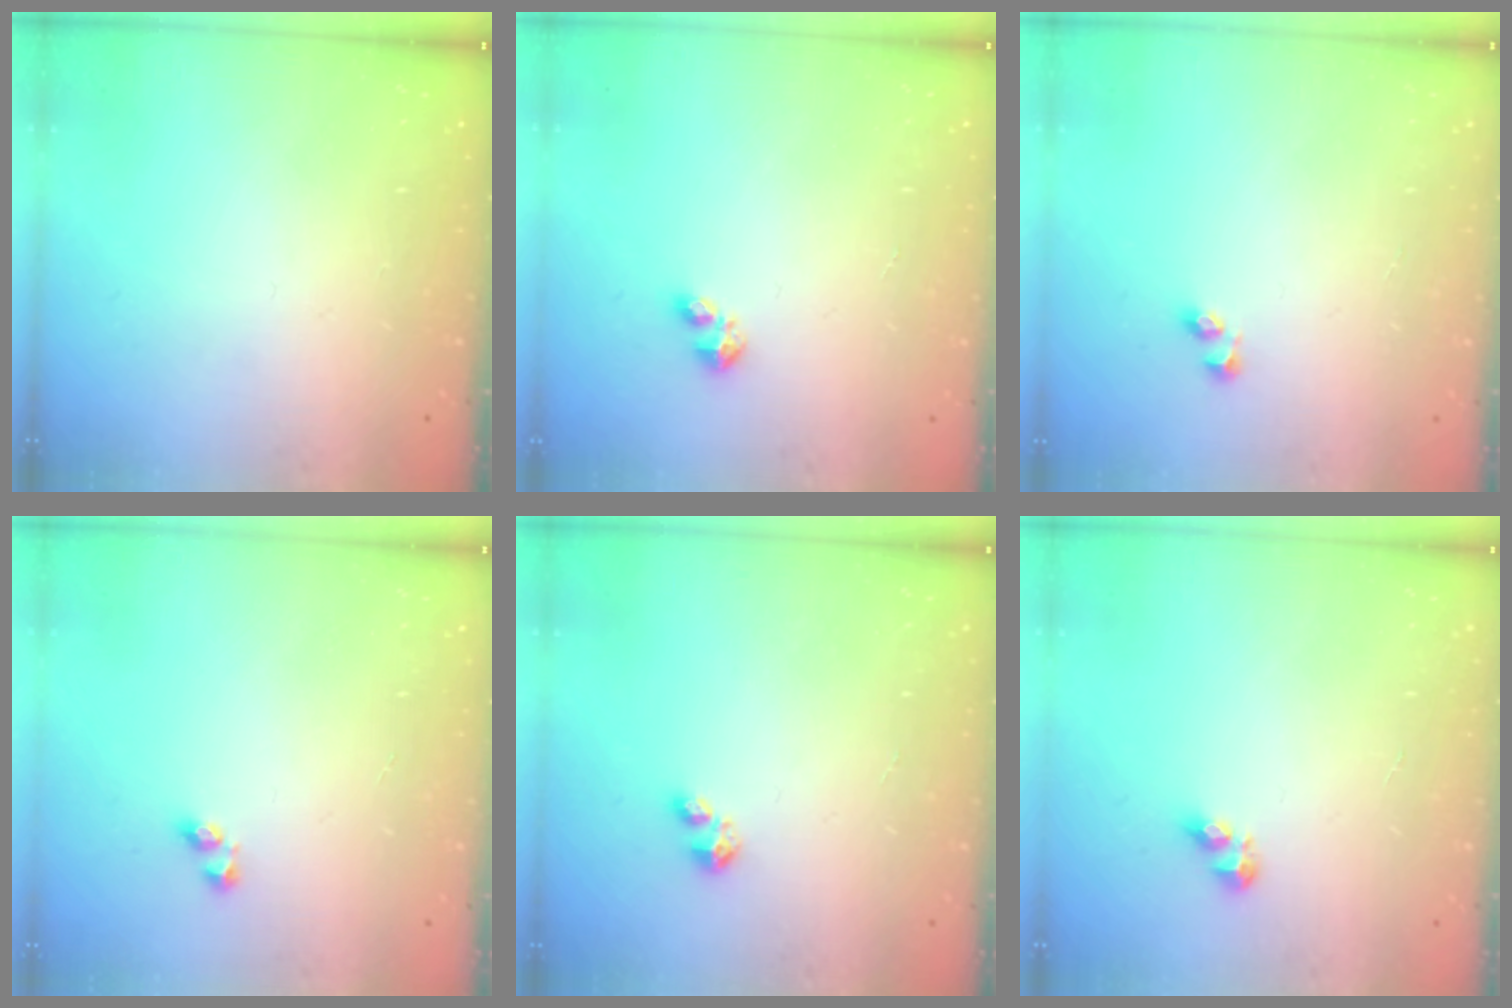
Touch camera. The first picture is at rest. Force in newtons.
{"total": 2.9, "press": 2.9, "slide": 0.5}
{"total": 2.6, "press": 2.3, "slide": 1.2}
{"total": 2.2, "press": 1.9, "slide": 1.1}
{"total": 2.7, "press": 2.7, "slide": 0.4}
{"total": 4.8, "press": 4.7, "slide": 0.4}